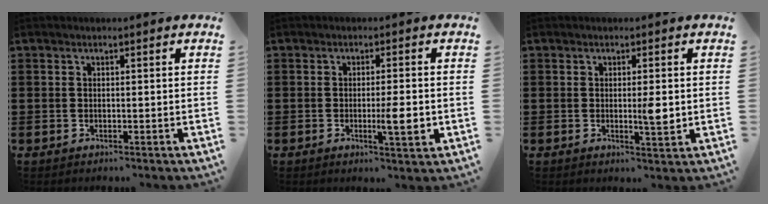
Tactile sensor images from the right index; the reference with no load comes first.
{"total": 5.0, "force": [-1.1, 0.6, 4.8], "torque": [-0.072, -0.008, -0.019]}
{"total": 3.4, "force": [0.0, 0.6, 3.3], "torque": [-0.051, -0.007, -0.002]}